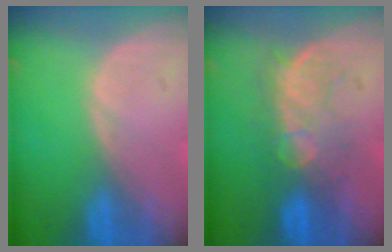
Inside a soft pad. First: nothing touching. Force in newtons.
{"total": 7.9, "press": 7.6, "slide": 2.2}